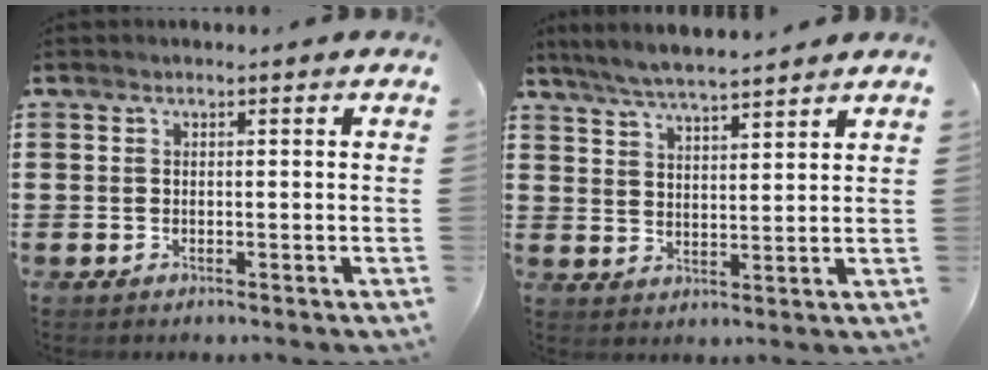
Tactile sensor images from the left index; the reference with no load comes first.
{"total": 5.3, "force": [5.0, 0.1, 1.8], "torque": [-0.052, -0.016, 0.090]}